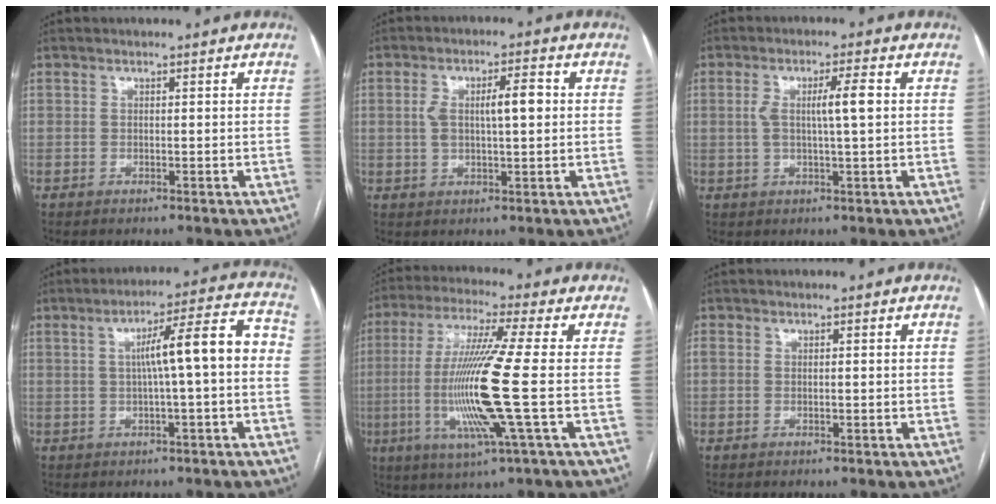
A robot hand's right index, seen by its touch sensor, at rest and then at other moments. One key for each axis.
{"total": 6.5, "fx": 0.8, "fy": 1.8, "fz": 6.2, "tx": -0.118, "ty": 0.019, "tz": 0.019}
{"total": 5.3, "fx": 0.6, "fy": 0.2, "fz": 5.2, "tx": -0.099, "ty": 0.009, "tz": 0.013}
{"total": 9.5, "fx": -0.2, "fy": 0.7, "fz": 9.5, "tx": -0.137, "ty": 0.032, "tz": -0.004}
{"total": 14.9, "fx": -2.4, "fy": -1.3, "fz": 14.7, "tx": -0.304, "ty": -0.014, "tz": -0.054}
{"total": 0.9, "fx": -0.2, "fy": 0.5, "fz": 0.8, "tx": -0.025, "ty": 0.006, "tz": -0.001}